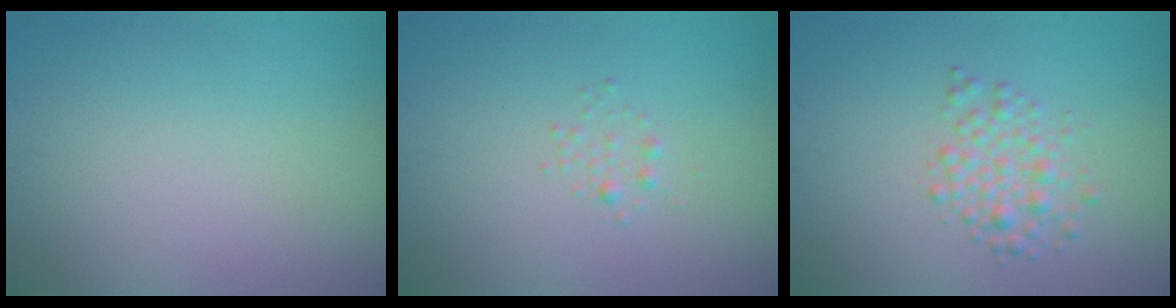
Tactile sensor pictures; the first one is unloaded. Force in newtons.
{"total": 0.8, "press": 0.8, "slide": 0.0}
{"total": 2.6, "press": 2.5, "slide": 0.0}